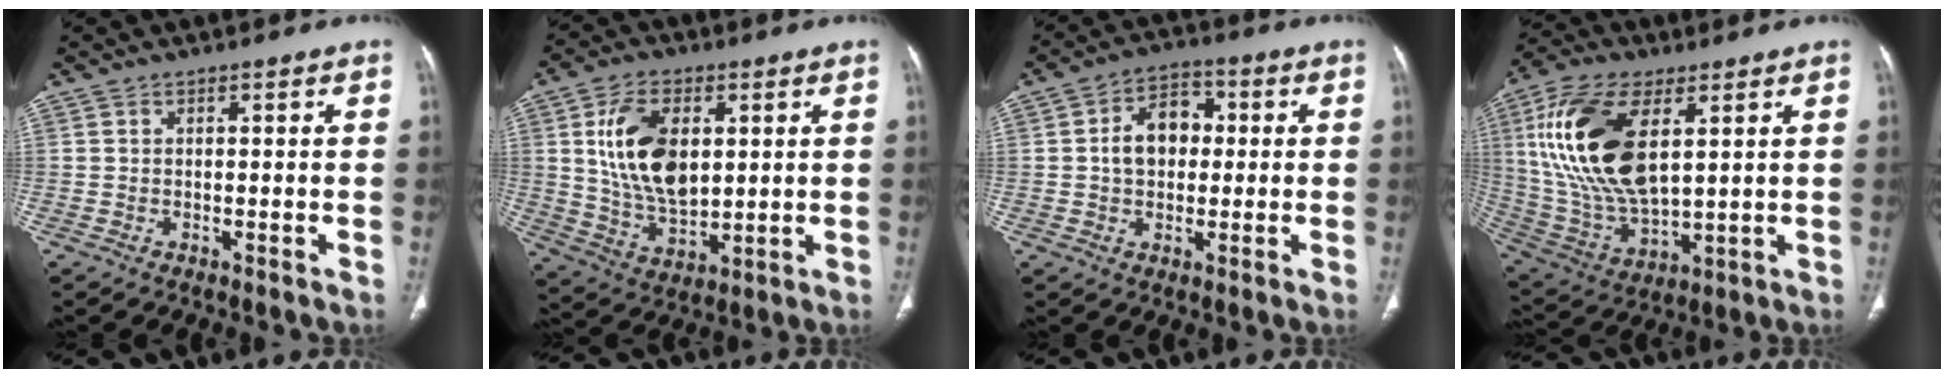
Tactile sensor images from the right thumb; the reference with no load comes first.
{"total": 15.0, "force": [3.2, 8.9, 11.6], "torque": [-0.188, -0.014, 0.066]}
{"total": 8.6, "force": [0.6, 6.2, 5.9], "torque": [-0.075, 0.022, 0.004]}
{"total": 21.4, "force": [5.9, 10.6, 17.6], "torque": [-0.352, -0.017, 0.115]}